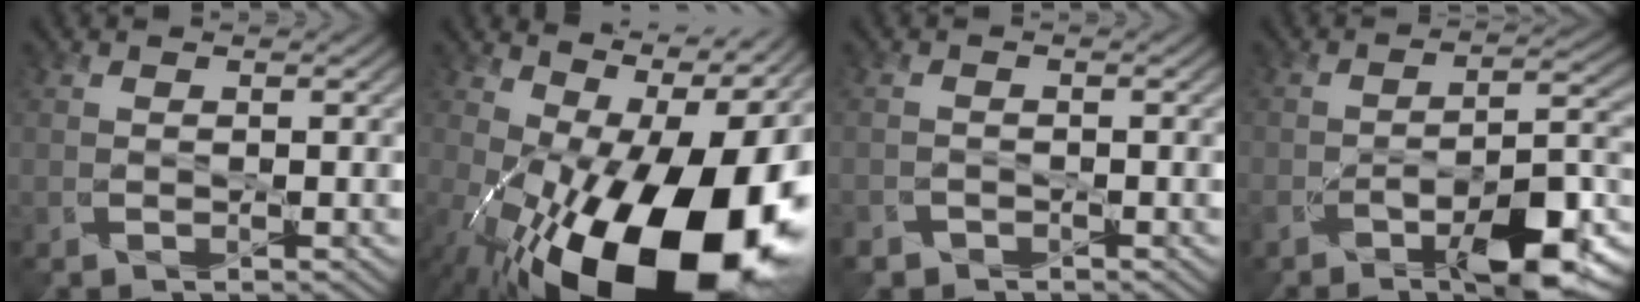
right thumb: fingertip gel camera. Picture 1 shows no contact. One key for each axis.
{"total": 20.8, "fx": -4.5, "fy": 12.0, "fz": 16.4, "tx": -0.266, "ty": -0.077, "tz": -0.038}
{"total": 1.3, "fx": -1.1, "fy": 0.4, "fz": -0.3, "tx": 0.010, "ty": -0.001, "tz": -0.025}
{"total": 12.1, "fx": -7.6, "fy": 3.7, "fz": 8.6, "tx": -0.124, "ty": 0.000, "tz": -0.128}